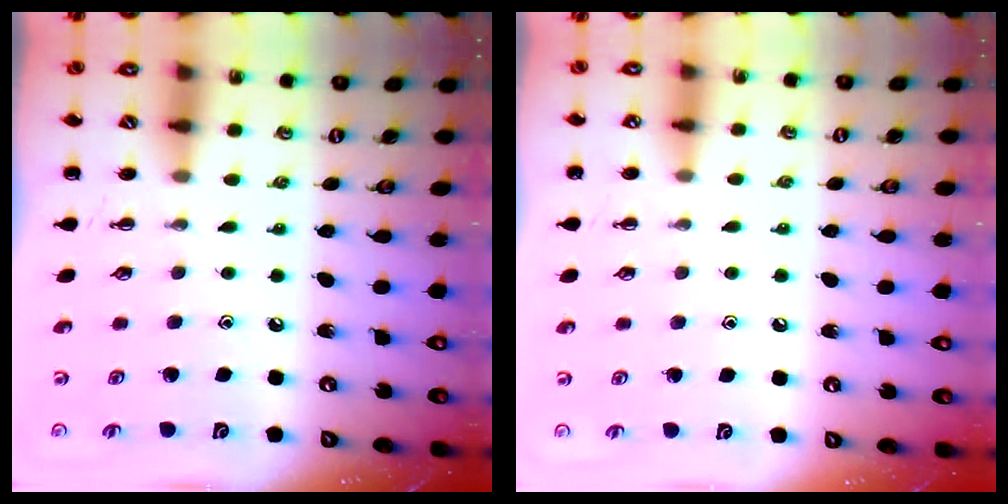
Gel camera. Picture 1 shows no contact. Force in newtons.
{"total": 3.7, "press": 3.5, "slide": 1.3}